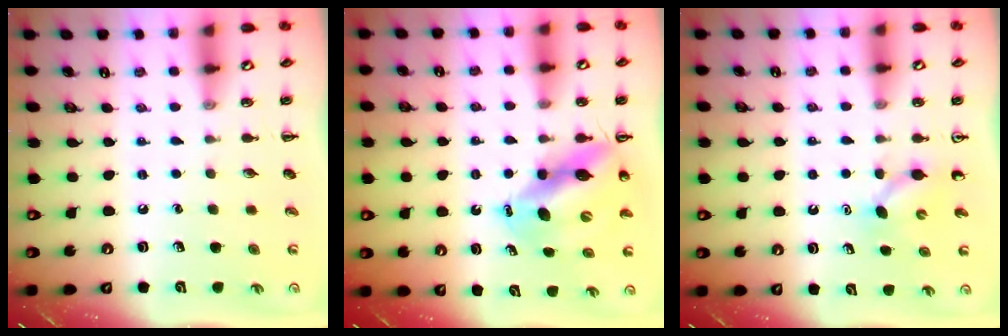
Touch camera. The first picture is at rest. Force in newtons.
{"total": 11.1, "press": 10.7, "slide": 3.0}
{"total": 2.9, "press": 2.7, "slide": 1.1}